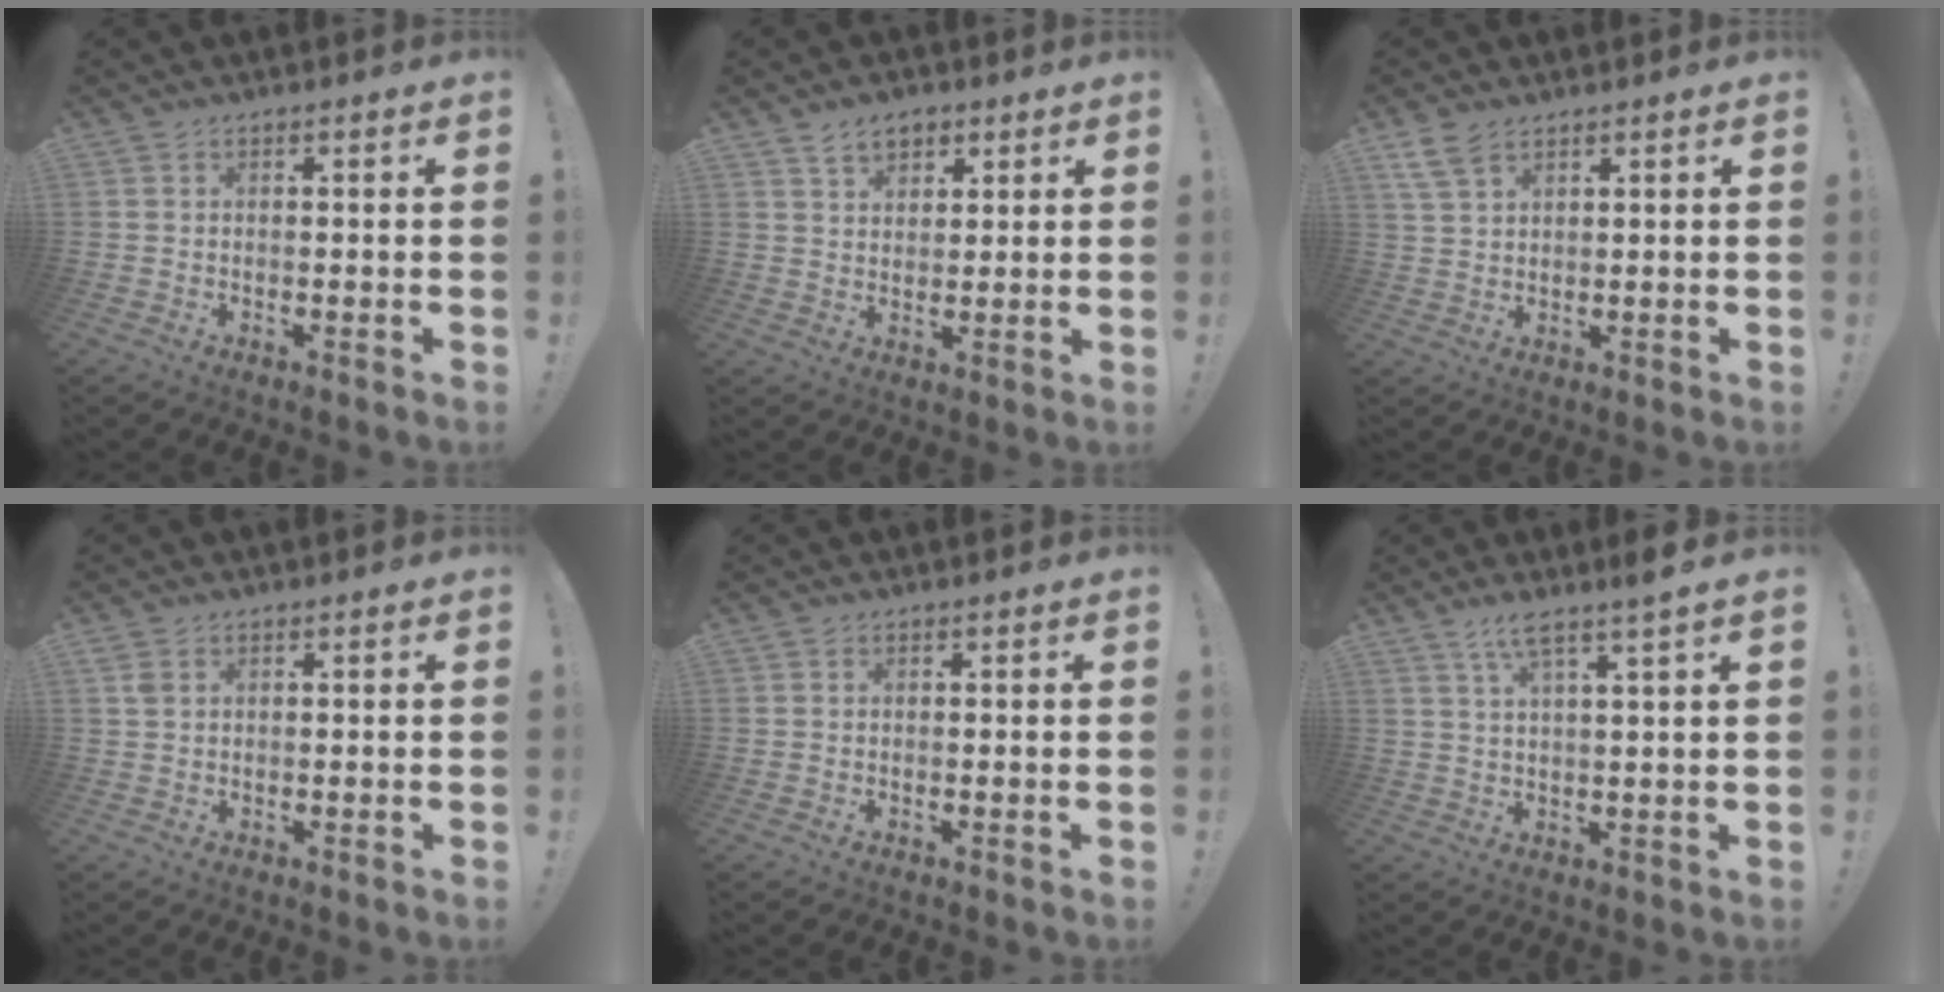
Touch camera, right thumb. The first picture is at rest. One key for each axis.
{"total": 6.2, "fx": 3.9, "fy": 3.9, "fz": 2.8, "tx": -0.043, "ty": -0.011, "tz": 0.071}
{"total": 6.0, "fx": 4.2, "fy": 3.0, "fz": 3.1, "tx": -0.070, "ty": -0.009, "tz": 0.084}
{"total": 1.7, "fx": 0.9, "fy": 1.0, "fz": 1.1, "tx": -0.020, "ty": 0.001, "tz": 0.015}
{"total": 0.0}
{"total": 5.7, "fx": 3.8, "fy": -0.7, "fz": 4.1, "tx": -0.079, "ty": -0.016, "tz": 0.062}